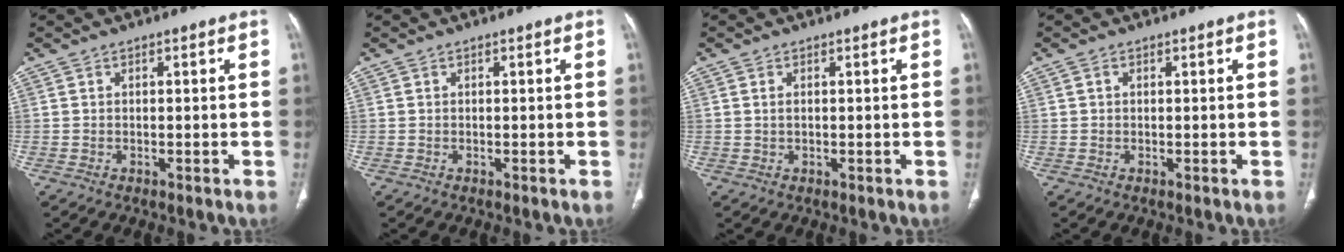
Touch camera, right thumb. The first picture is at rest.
{"total": 0.0}
{"total": 1.0, "force": [0.2, 0.6, 0.9], "torque": [-0.020, 0.000, 0.004]}
{"total": 0.6, "force": [0.2, 0.4, 0.3], "torque": [-0.005, 0.003, 0.004]}